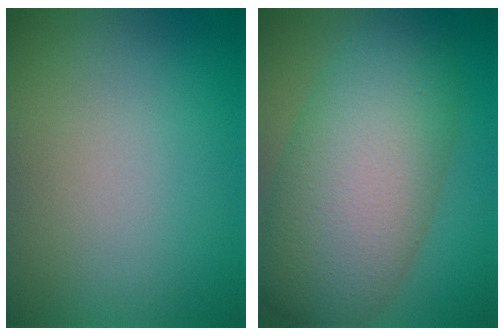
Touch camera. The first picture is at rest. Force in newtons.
{"total": 10.5, "press": 10.5, "slide": 0.2}